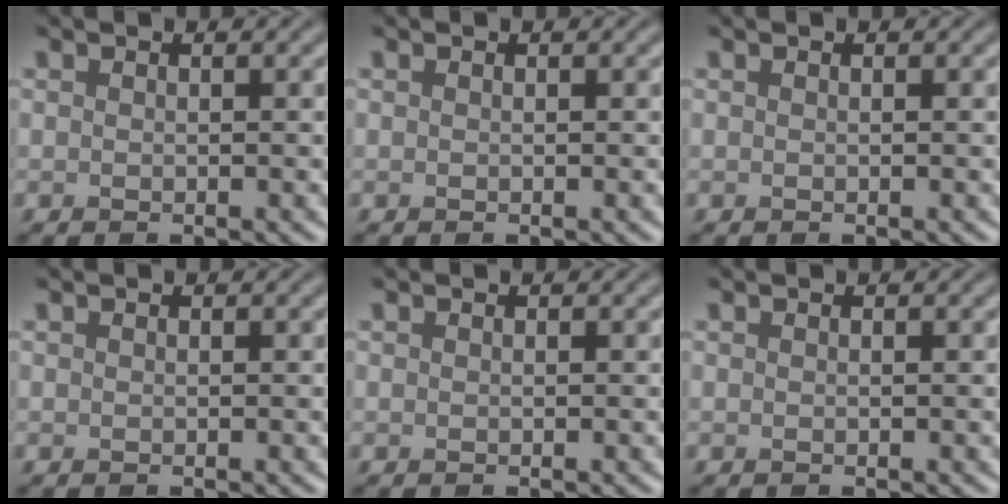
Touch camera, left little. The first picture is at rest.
{"total": 0.0}
{"total": 0.0}
{"total": 0.0}
{"total": 0.0}
{"total": 0.0}